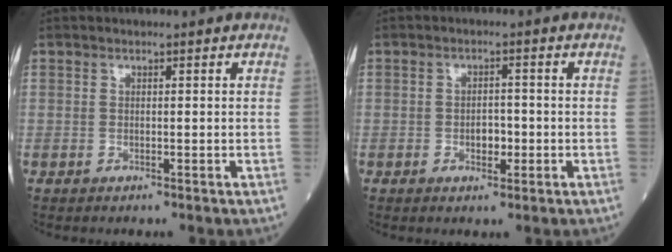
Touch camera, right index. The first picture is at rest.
{"total": 2.7, "force": [-0.7, 1.6, 2.1], "torque": [-0.027, 0.004, -0.007]}